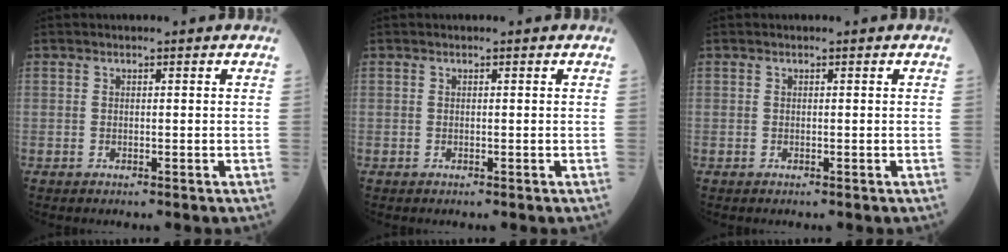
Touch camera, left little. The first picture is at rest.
{"total": 0.0}
{"total": 0.0}